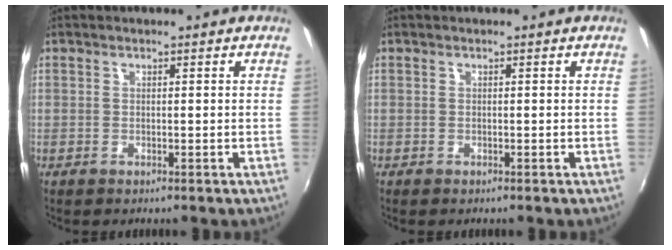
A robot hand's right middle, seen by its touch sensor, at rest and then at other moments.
{"total": 0.0}